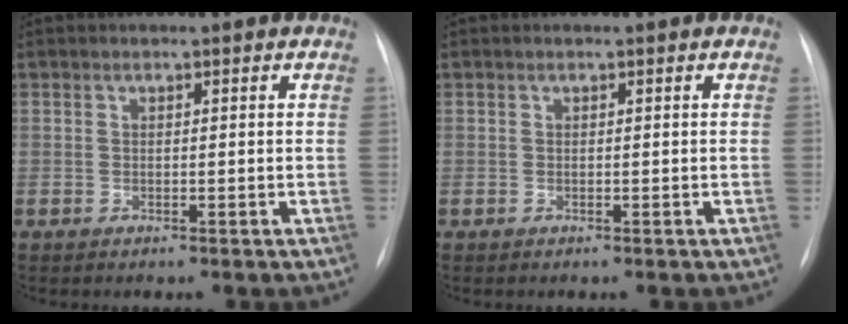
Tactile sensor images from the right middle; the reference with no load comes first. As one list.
[{"total": 0.0}]